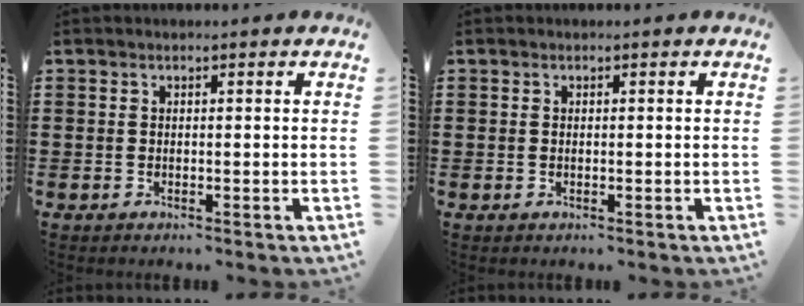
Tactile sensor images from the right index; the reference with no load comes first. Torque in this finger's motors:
{"motor_torque": [0.56, 1.58, 0.00, 0.01]}